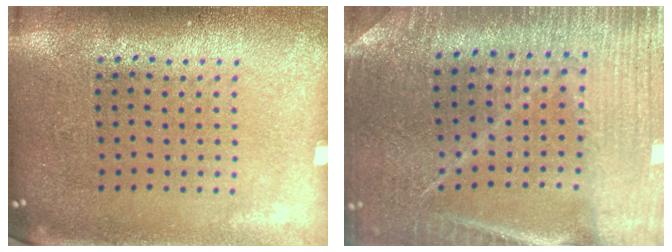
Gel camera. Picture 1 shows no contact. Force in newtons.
{"total": 3.2, "press": 3.2, "slide": 0.3}